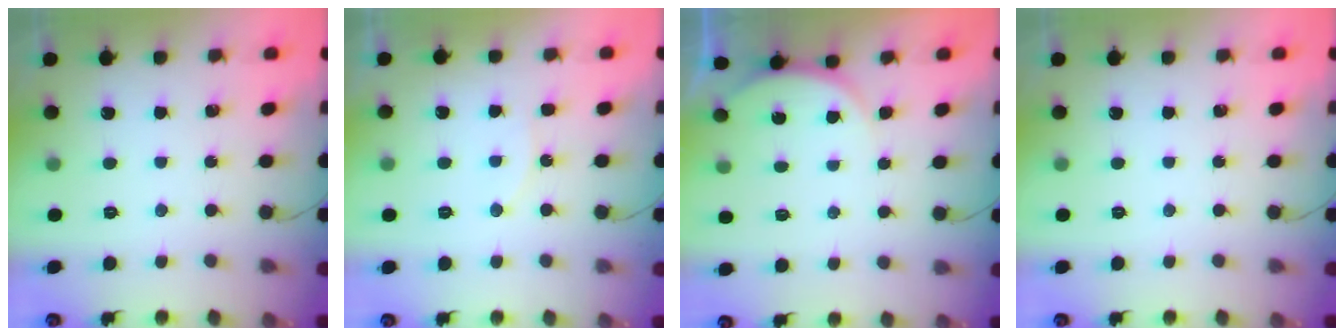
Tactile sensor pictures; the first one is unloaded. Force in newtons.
{"total": 7.5, "press": 7.5, "slide": 0.3}
{"total": 3.5, "press": 3.5, "slide": 0.5}
{"total": 0.0}